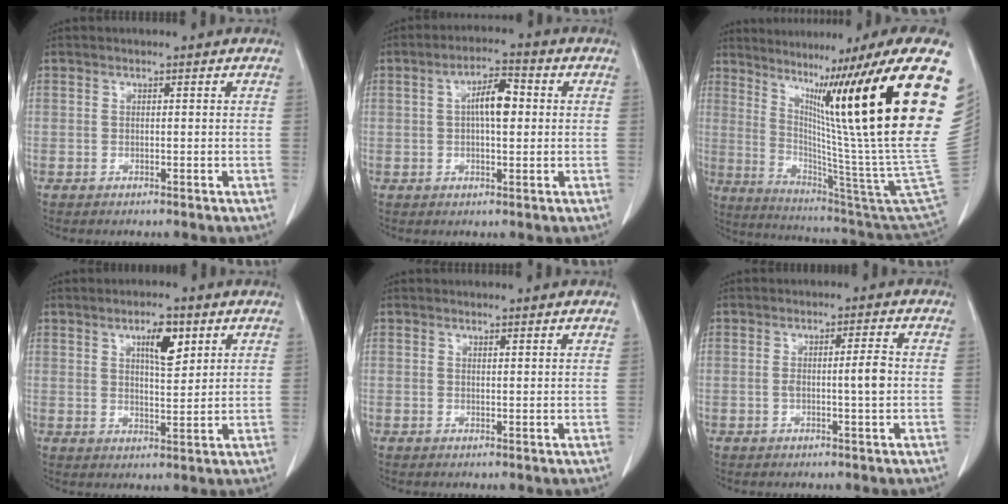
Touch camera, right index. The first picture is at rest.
{"total": 5.8, "force": [0.7, 1.8, 5.5], "torque": [-0.099, 0.013, 0.010]}
{"total": 35.0, "force": [12.9, 0.3, 32.6], "torque": [-0.383, 0.001, 0.205]}
{"total": 5.6, "force": [2.9, 1.6, 4.5], "torque": [-0.077, 0.000, 0.048]}
{"total": 1.5, "force": [1.5, 0.0, 0.3], "torque": [-0.015, -0.007, 0.018]}
{"total": 3.4, "force": [-0.2, 0.1, 3.4], "torque": [-0.060, 0.001, -0.002]}